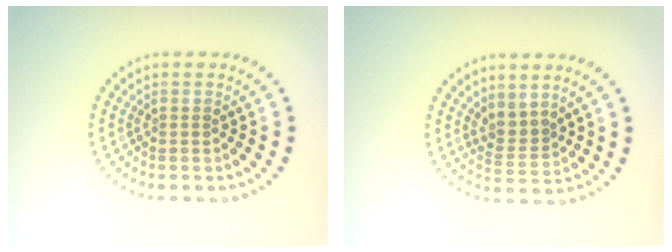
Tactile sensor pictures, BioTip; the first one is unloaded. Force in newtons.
{"total": 2.2, "press": 1.5, "slide": 1.6}